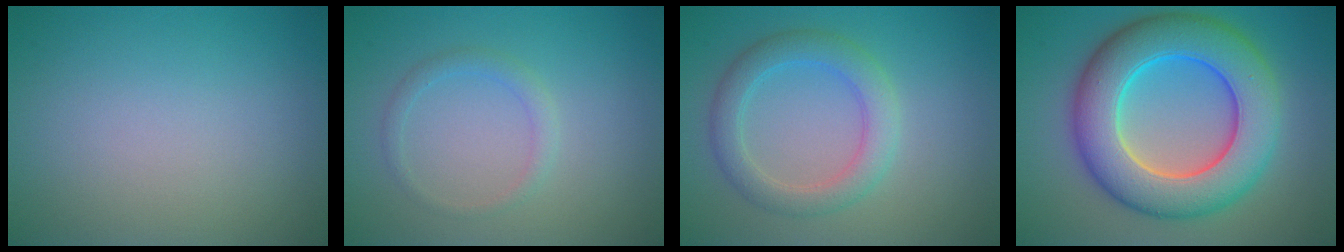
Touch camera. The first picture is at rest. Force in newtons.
{"total": 1.4, "press": 1.4, "slide": 0.1}
{"total": 3.7, "press": 3.7, "slide": 0.5}
{"total": 10.8, "press": 10.8, "slide": 0.3}